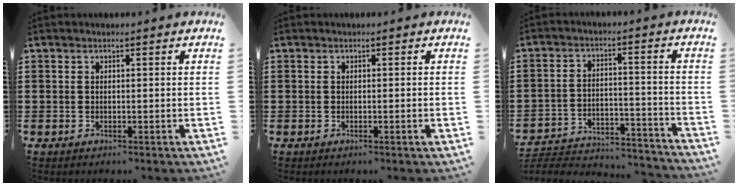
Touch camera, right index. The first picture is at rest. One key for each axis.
{"total": 0.5, "fx": -0.2, "fy": -0.3, "fz": 0.4, "tx": -0.007, "ty": -0.006, "tz": -0.003}
{"total": 4.1, "fx": -3.9, "fy": 0.8, "fz": 0.9, "tx": -0.020, "ty": 0.000, "tz": -0.082}